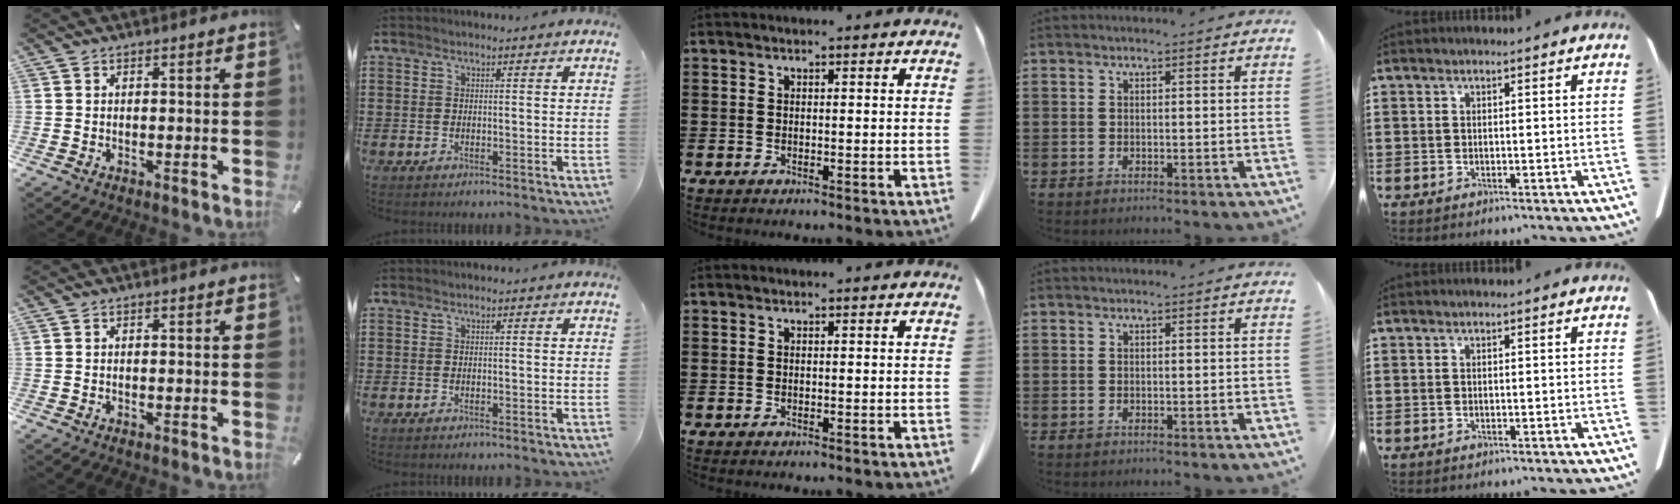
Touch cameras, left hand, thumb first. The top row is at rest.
{}